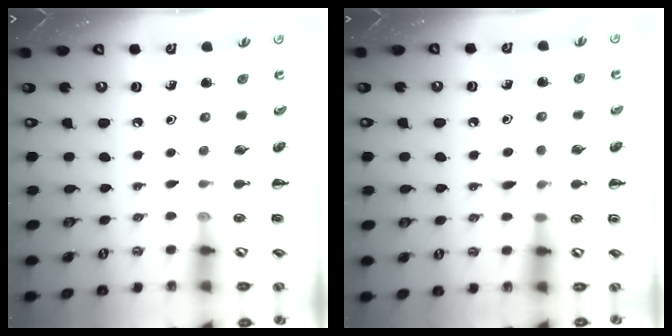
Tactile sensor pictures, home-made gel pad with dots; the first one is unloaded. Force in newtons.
{"total": 5.5, "press": 5.4, "slide": 1.3}